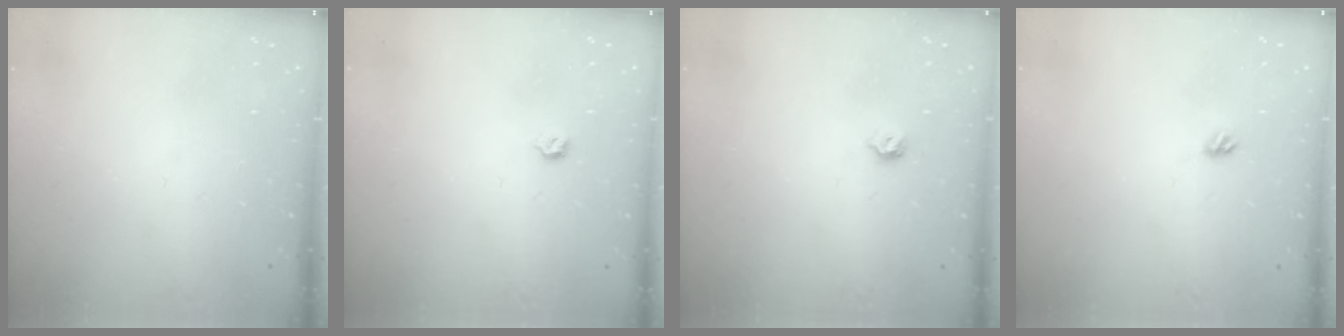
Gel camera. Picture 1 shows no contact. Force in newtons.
{"total": 2.8, "press": 2.7, "slide": 0.8}
{"total": 3.8, "press": 3.7, "slide": 0.8}
{"total": 3.5, "press": 3.5, "slide": 0.8}